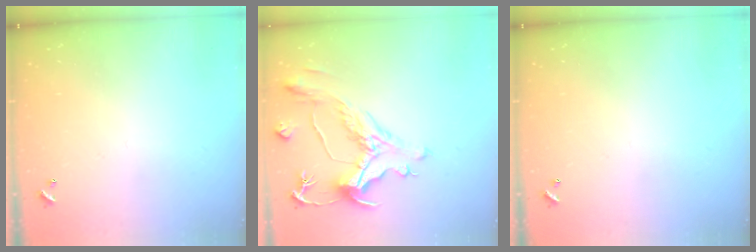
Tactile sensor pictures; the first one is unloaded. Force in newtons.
{"total": 1.6, "press": 0.6, "slide": 1.5}
{"total": 0.0}